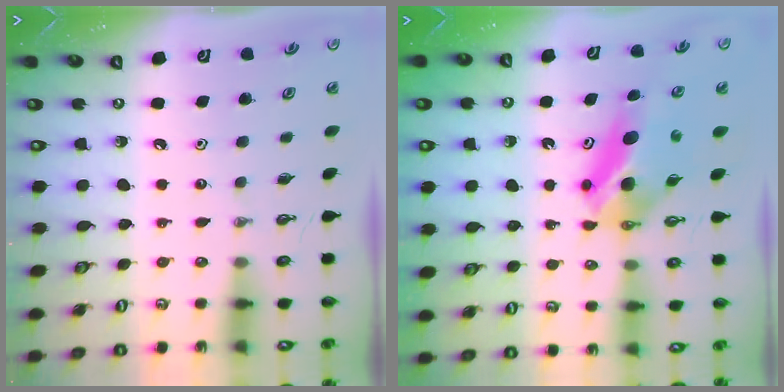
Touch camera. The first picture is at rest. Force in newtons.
{"total": 6.9, "press": 6.6, "slide": 2.1}